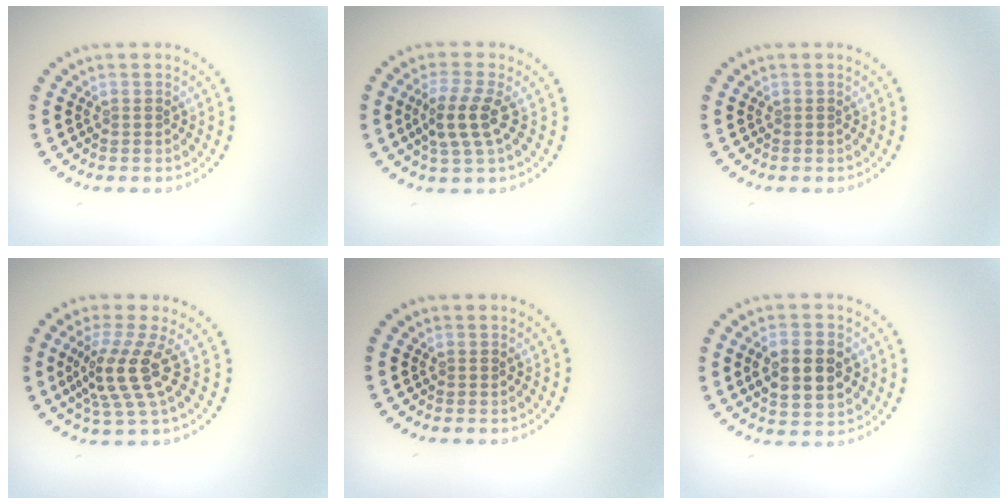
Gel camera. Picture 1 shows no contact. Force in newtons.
{"total": 3.2, "press": 2.9, "slide": 1.5}
{"total": 0.0}
{"total": 4.2, "press": 3.0, "slide": 2.9}
{"total": 0.0}
{"total": 5.6, "press": 5.6, "slide": 0.4}